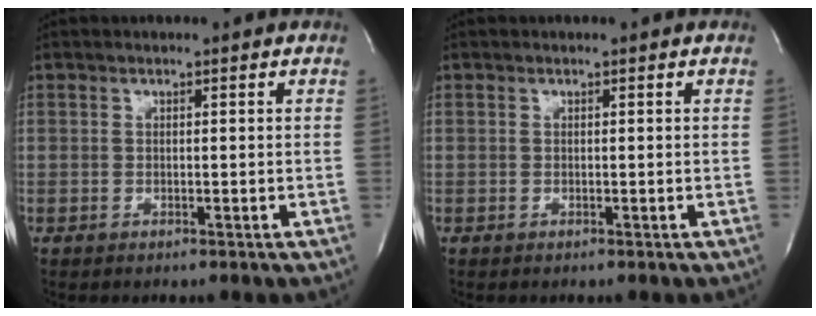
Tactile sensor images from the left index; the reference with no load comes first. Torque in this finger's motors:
{"motor_torque": [0.00, 0.00, 0.00, 0.00]}